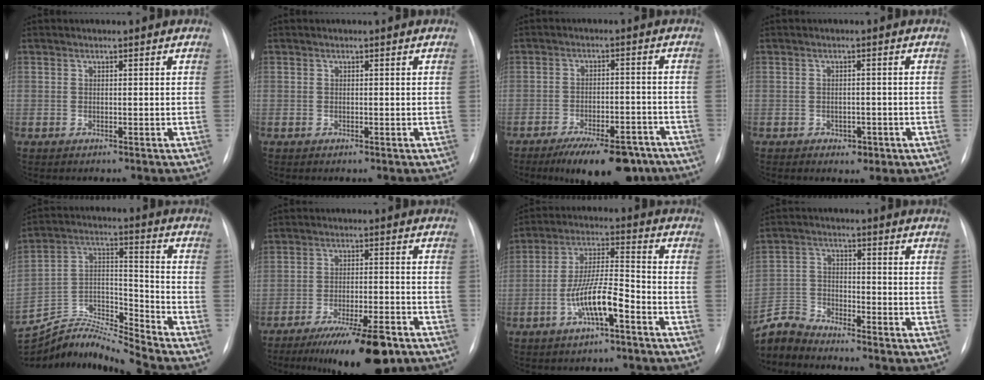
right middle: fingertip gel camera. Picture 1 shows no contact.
{"total": 0.0}
{"total": 13.0, "force": [-10.1, 4.3, 6.9], "torque": [-0.086, 0.010, -0.148]}
{"total": 2.6, "force": [-1.2, 1.8, 1.4], "torque": [-0.014, 0.004, -0.006]}
{"total": 13.9, "force": [-13.7, -1.9, 1.5], "torque": [-0.033, 0.036, -0.258]}
{"total": 13.0, "force": [-9.3, 2.3, 8.8], "torque": [-0.124, -0.019, -0.147]}
{"total": 9.0, "force": [-4.1, 1.8, 7.9], "torque": [-0.160, 0.010, -0.073]}
{"total": 6.0, "force": [-5.9, 0.4, -0.5], "torque": [0.000, 0.002, -0.118]}